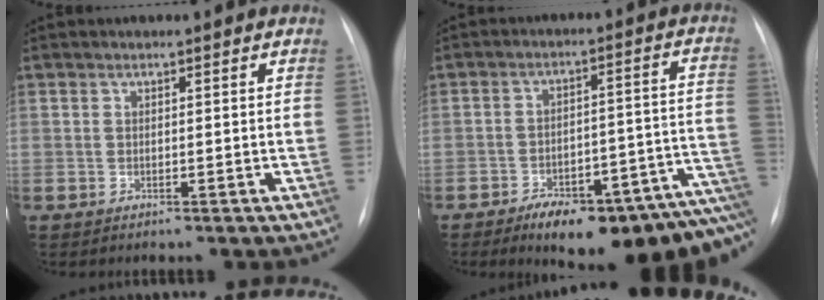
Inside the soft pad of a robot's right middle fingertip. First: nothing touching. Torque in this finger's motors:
{"motor_torque": [1.15, -0.99, 0.34, 0.15]}